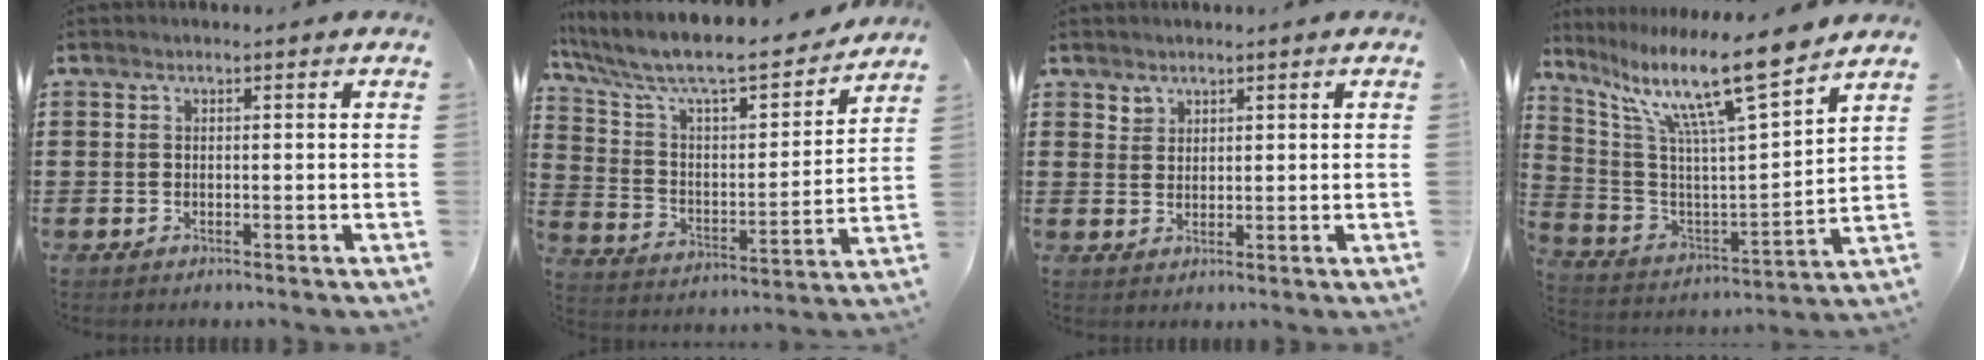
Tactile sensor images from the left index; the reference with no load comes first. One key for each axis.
{"total": 8.9, "fx": 7.5, "fy": 1.5, "fz": 4.6, "tx": -0.123, "ty": -0.056, "tz": 0.121}
{"total": 1.9, "fx": 1.6, "fy": 1.0, "fz": 0.0, "tx": -0.003, "ty": 0.001, "tz": 0.034}
{"total": 13.4, "fx": 9.8, "fy": 1.2, "fz": 9.0, "tx": -0.189, "ty": -0.064, "tz": 0.156}